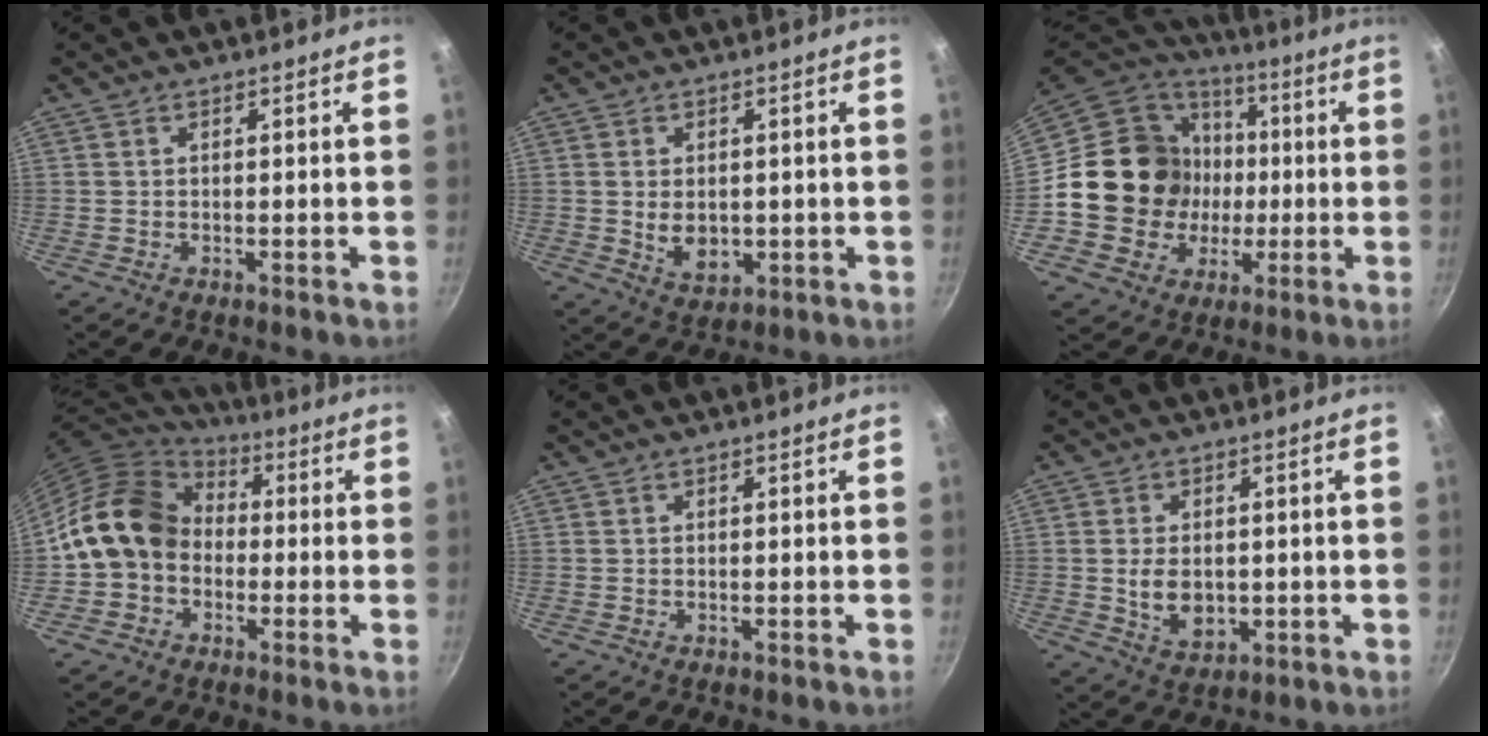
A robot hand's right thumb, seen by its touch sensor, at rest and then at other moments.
{"total": 6.0, "force": [-0.1, 4.2, 4.3], "torque": [-0.059, -0.009, 0.008]}
{"total": 20.8, "force": [-0.5, 18.9, 8.8], "torque": [-0.134, 0.030, 0.002]}
{"total": 14.4, "force": [-0.9, 11.9, 8.1], "torque": [-0.107, 0.040, -0.033]}
{"total": 0.0}
{"total": 7.0, "force": [-0.2, 4.7, 5.1], "torque": [-0.080, -0.005, 0.005]}